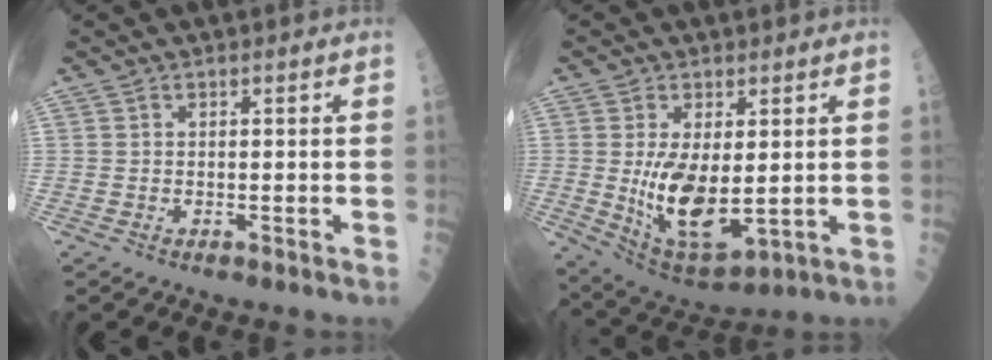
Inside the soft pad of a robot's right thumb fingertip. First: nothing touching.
{"total": 12.6, "force": [0.0, 6.0, 11.1], "torque": [-0.193, -0.024, 0.022]}